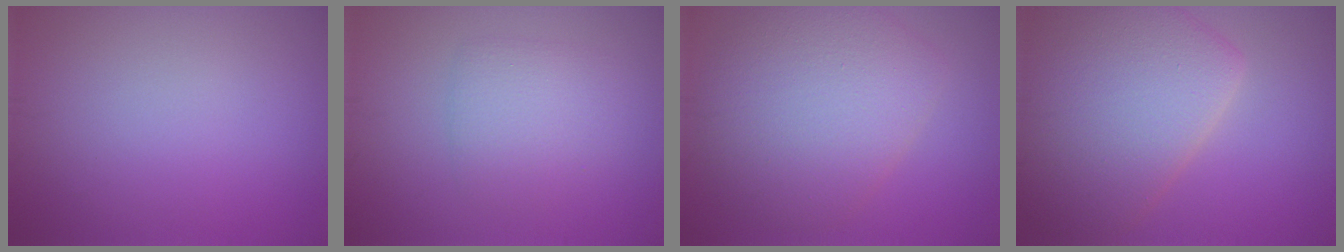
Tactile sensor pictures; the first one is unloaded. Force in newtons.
{"total": 2.8, "press": 2.8, "slide": 0.0}
{"total": 7.5, "press": 7.5, "slide": 0.2}
{"total": 9.4, "press": 9.3, "slide": 0.6}